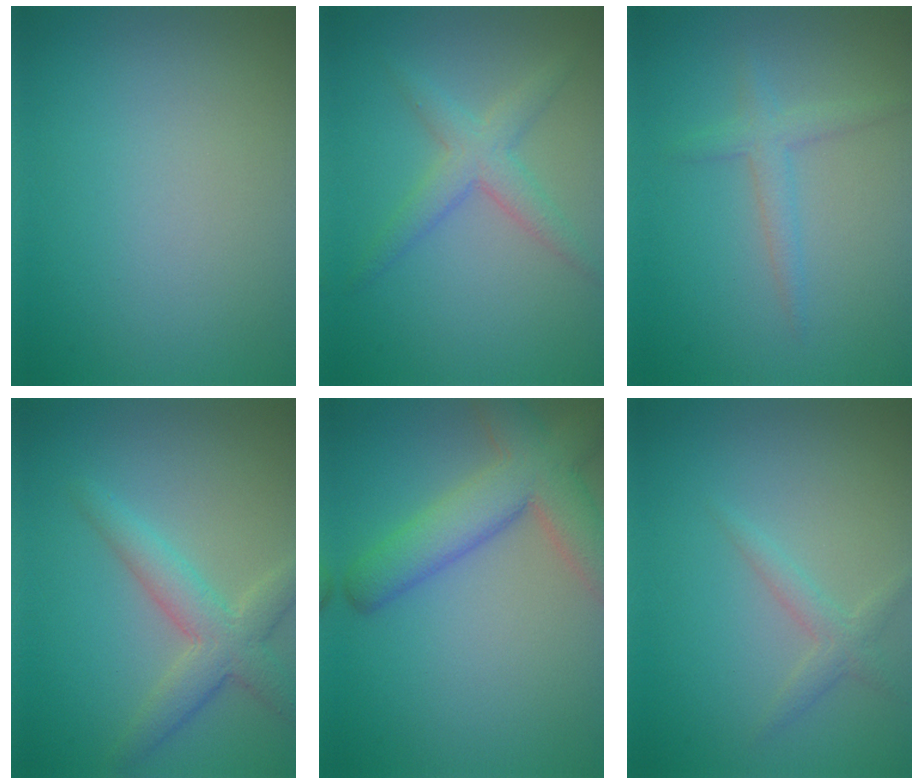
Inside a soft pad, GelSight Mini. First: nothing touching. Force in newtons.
{"total": 2.4, "press": 2.4, "slide": 0.1}
{"total": 2.0, "press": 2.0, "slide": 0.1}
{"total": 4.1, "press": 4.1, "slide": 0.2}
{"total": 6.8, "press": 6.8, "slide": 0.5}
{"total": 1.7, "press": 1.6, "slide": 0.1}